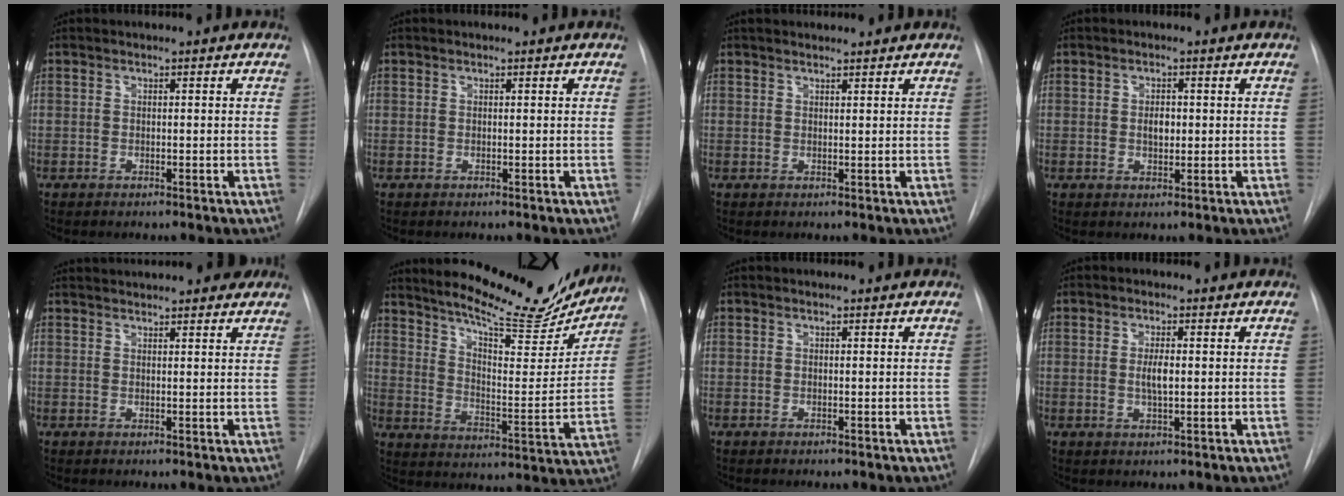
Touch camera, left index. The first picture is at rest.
{"total": 0.0}
{"total": 4.6, "force": [4.3, 0.5, 1.5], "torque": [-0.018, 0.025, 0.059]}
{"total": 2.2, "force": [0.2, 1.2, 1.8], "torque": [-0.031, 0.000, 0.005]}
{"total": 11.1, "force": [10.1, 1.8, 4.1], "torque": [-0.054, 0.027, 0.127]}
{"total": 20.9, "force": [18.8, 3.6, 8.4], "torque": [-0.126, -0.038, 0.257]}
{"total": 0.0}
{"total": 2.6, "force": [0.2, 0.5, 2.5], "torque": [-0.050, -0.002, 0.005]}